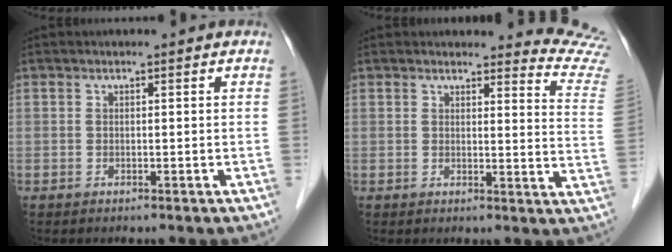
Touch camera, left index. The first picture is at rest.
{"total": 10.3, "force": [10.2, -0.4, -0.2], "torque": [0.021, -0.120, 0.077]}